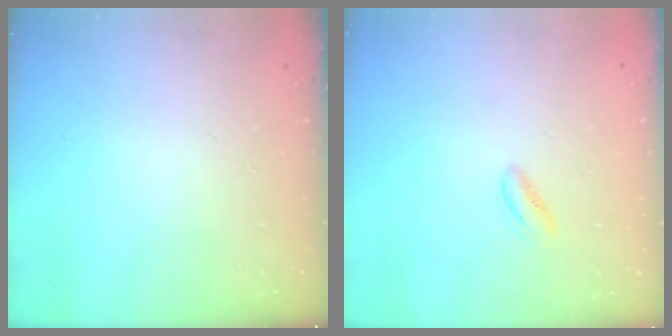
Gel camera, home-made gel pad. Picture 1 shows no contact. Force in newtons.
{"total": 1.4, "press": 1.3, "slide": 0.5}